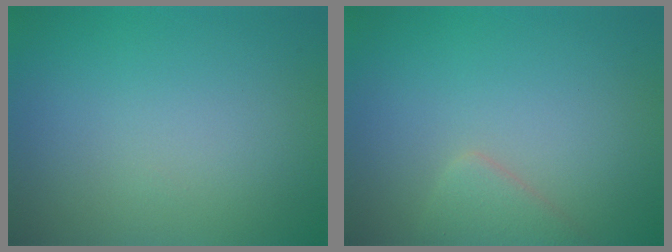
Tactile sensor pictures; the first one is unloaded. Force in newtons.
{"total": 2.1, "press": 2.1, "slide": 0.2}